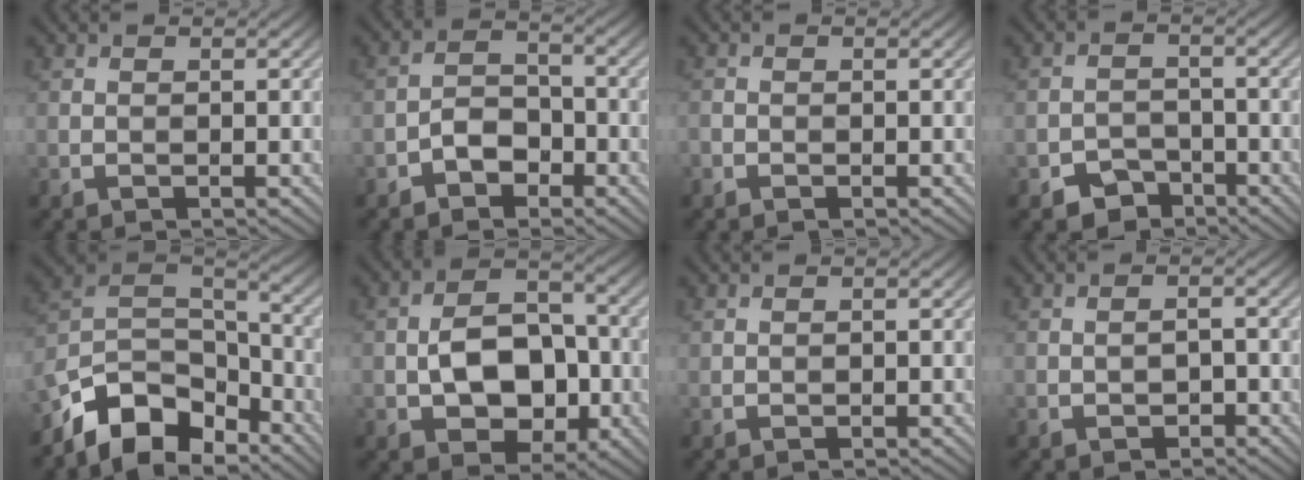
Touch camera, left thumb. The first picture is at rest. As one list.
[{"total": 4.2, "force": [-2.4, 2.6, 2.2], "torque": [-0.038, 0.009, -0.052]}, {"total": 0.9, "force": [-0.5, 0.7, 0.1], "torque": [-0.003, -0.004, -0.016]}, {"total": 3.7, "force": [-2.7, 2.2, 1.1], "torque": [-0.014, 0.000, -0.052]}, {"total": 10.8, "force": [-7.8, 5.3, 5.4], "torque": [-0.104, 0.002, -0.158]}, {"total": 9.4, "force": [-1.7, 6.2, 6.8], "torque": [-0.117, 0.004, -0.033]}, {"total": 0.0}, {"total": 1.7, "force": [-0.8, 0.9, 1.1], "torque": [-0.017, 0.004, -0.015]}]